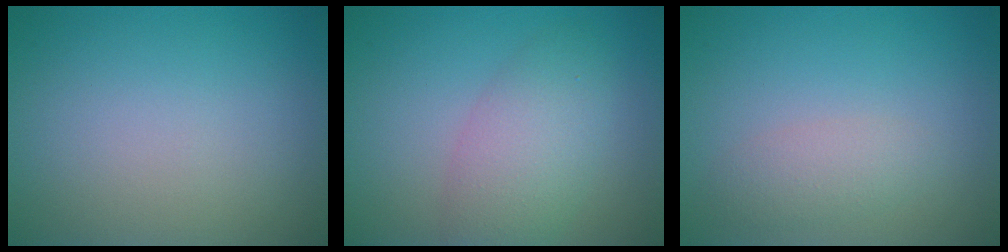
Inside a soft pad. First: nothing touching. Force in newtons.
{"total": 4.6, "press": 4.6, "slide": 0.3}
{"total": 2.0, "press": 2.0, "slide": 0.1}